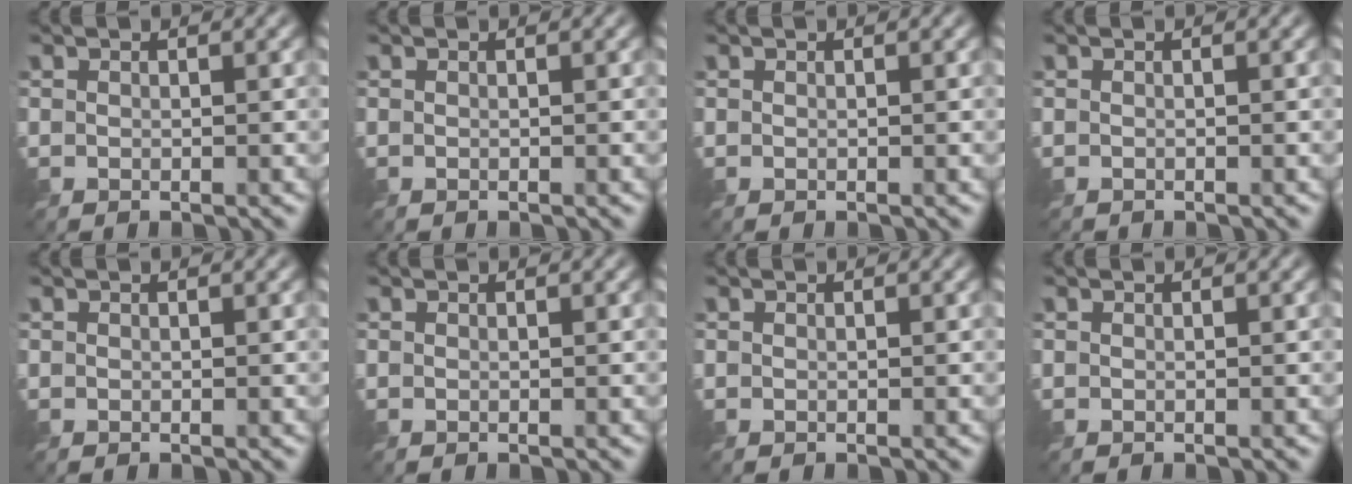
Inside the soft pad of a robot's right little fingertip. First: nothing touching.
{"total": 0.0}
{"total": 0.0}
{"total": 0.5, "force": [-0.5, 0.0, 0.0], "torque": [0.003, -0.004, -0.010]}
{"total": 0.0}
{"total": 0.0}
{"total": 0.0}
{"total": 0.0}